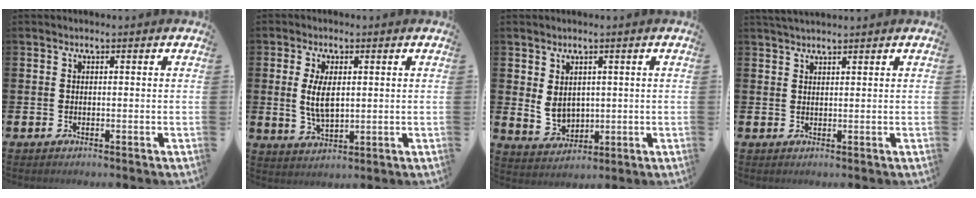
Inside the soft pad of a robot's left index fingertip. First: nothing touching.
{"total": 5.0, "force": [1.1, 2.3, 4.3], "torque": [-0.072, -0.001, 0.016]}
{"total": 3.6, "force": [1.7, 2.6, 1.8], "torque": [-0.028, -0.006, 0.027]}
{"total": 1.9, "force": [1.8, 0.2, 0.4], "torque": [-0.010, -0.001, 0.034]}